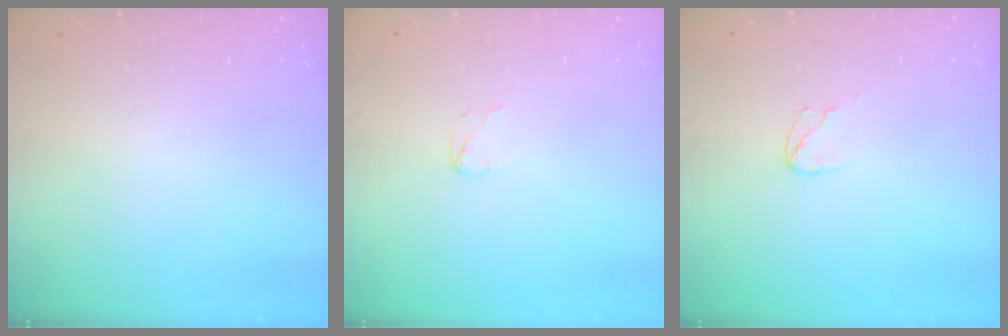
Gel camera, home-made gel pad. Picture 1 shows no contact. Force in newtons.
{"total": 2.9, "press": 2.8, "slide": 0.3}
{"total": 3.9, "press": 3.9, "slide": 0.3}